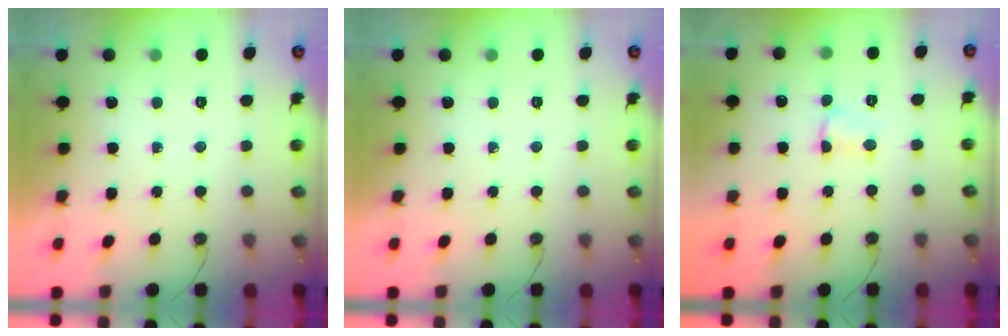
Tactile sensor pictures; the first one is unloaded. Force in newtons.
{"total": 0.0}
{"total": 2.8, "press": 2.8, "slide": 0.5}